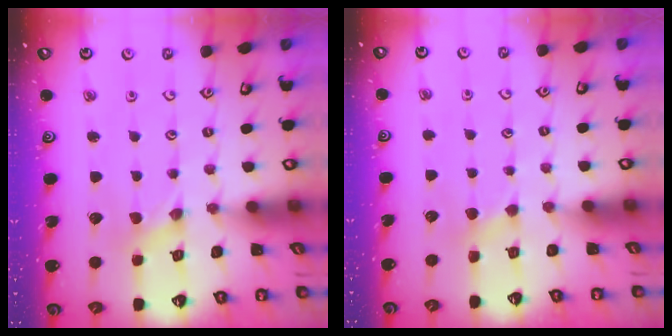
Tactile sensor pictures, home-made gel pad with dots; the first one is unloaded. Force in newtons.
{"total": 2.6, "press": 2.5, "slide": 0.4}